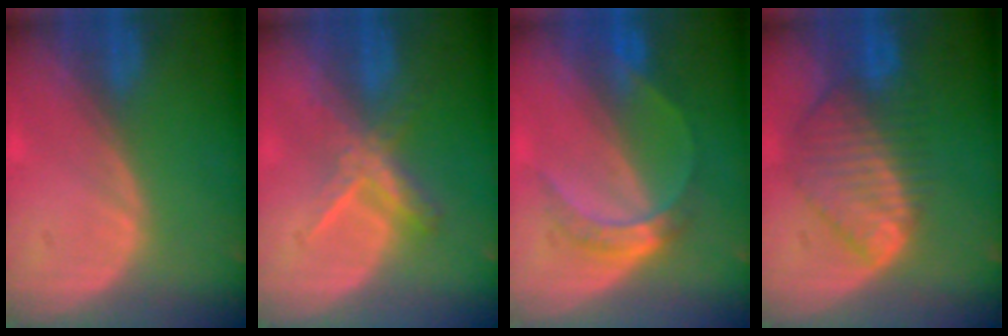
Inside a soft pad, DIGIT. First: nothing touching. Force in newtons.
{"total": 5.5, "press": 5.1, "slide": 2.1}
{"total": 5.0, "press": 4.8, "slide": 1.5}
{"total": 8.9, "press": 7.7, "slide": 4.4}